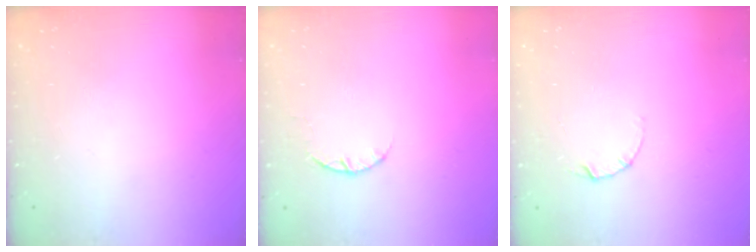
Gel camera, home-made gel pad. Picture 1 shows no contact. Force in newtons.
{"total": 2.5, "press": 2.4, "slide": 0.4}
{"total": 2.1, "press": 2.1, "slide": 0.1}